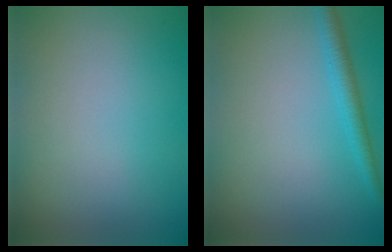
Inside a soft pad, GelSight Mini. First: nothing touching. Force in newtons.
{"total": 2.2, "press": 2.2, "slide": 0.1}